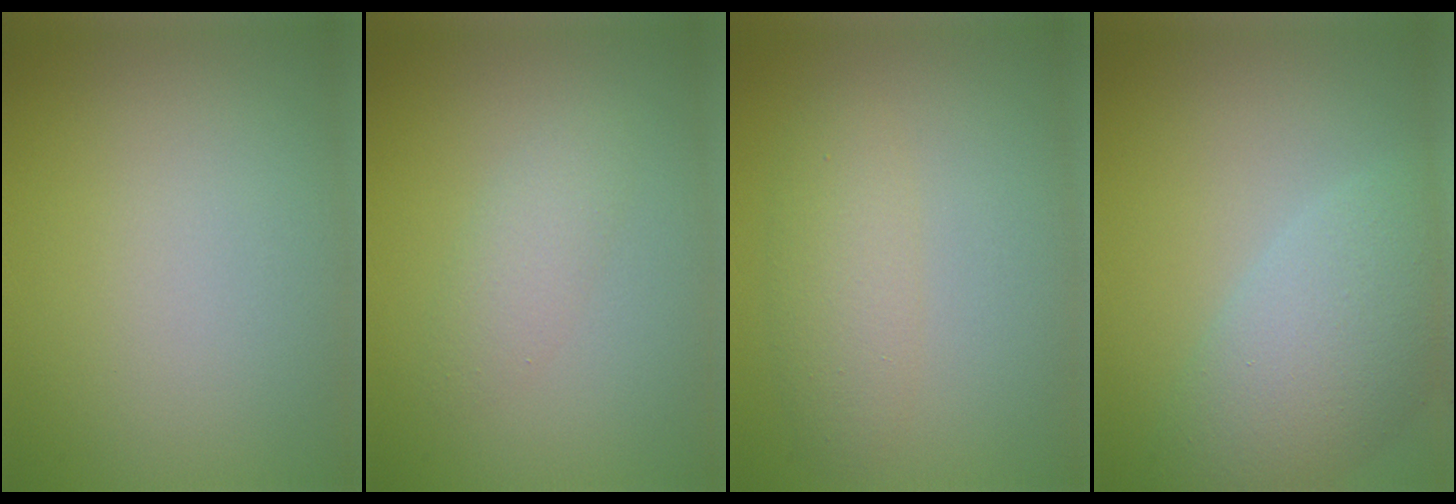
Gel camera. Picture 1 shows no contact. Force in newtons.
{"total": 1.8, "press": 1.8, "slide": 0.1}
{"total": 2.8, "press": 2.8, "slide": 0.0}
{"total": 6.8, "press": 6.8, "slide": 0.6}